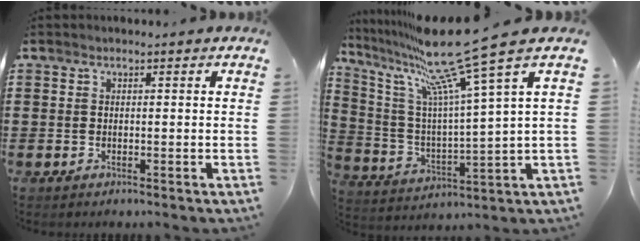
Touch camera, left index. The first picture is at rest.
{"total": 15.4, "force": [11.4, -0.2, 10.3], "torque": [-0.222, -0.061, 0.182]}